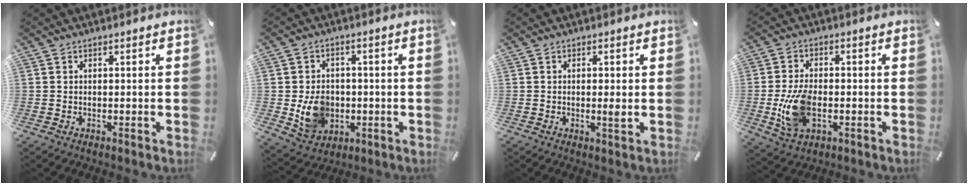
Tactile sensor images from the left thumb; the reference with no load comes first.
{"total": 9.2, "force": [-1.4, 8.0, 4.4], "torque": [-0.085, 0.011, -0.021]}
{"total": 2.8, "force": [-0.2, 0.5, 2.8], "torque": [-0.047, -0.003, -0.005]}
{"total": 10.9, "force": [-2.1, 6.4, 8.6], "torque": [-0.182, -0.008, -0.037]}